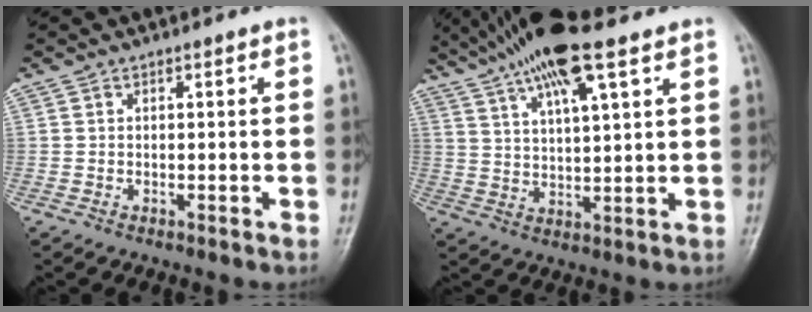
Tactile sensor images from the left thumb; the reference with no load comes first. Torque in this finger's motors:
{"motor_torque": [1.14, -0.23, 1.46, -1.31, 0.20]}